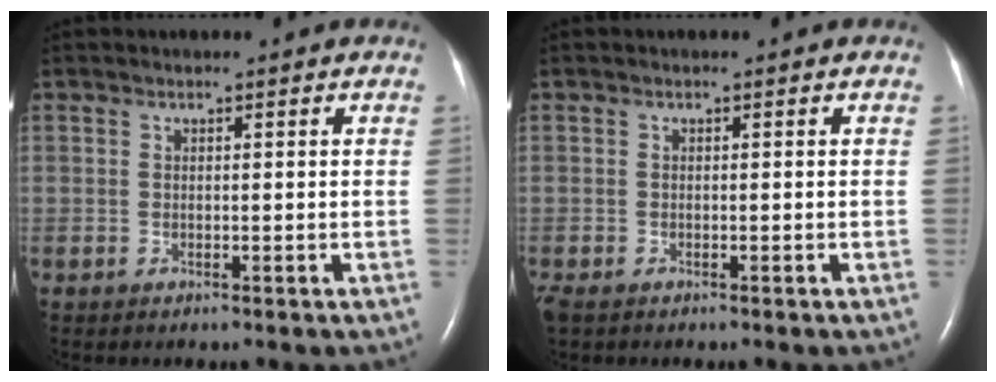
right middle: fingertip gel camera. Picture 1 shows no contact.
{"total": 1.5, "force": [-1.0, 0.7, 0.9], "torque": [-0.021, -0.005, -0.015]}